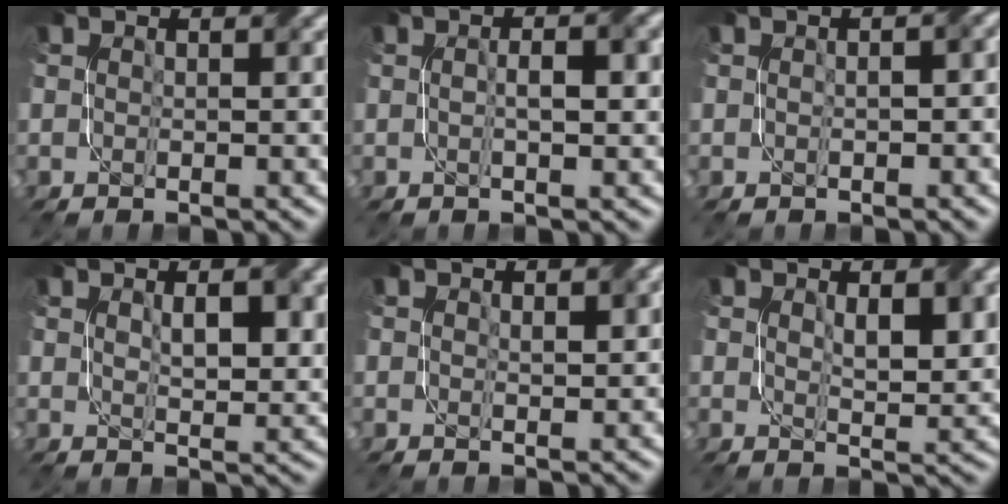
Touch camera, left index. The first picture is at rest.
{"total": 2.8, "force": [0.1, 0.8, 2.7], "torque": [-0.038, 0.001, -0.003]}
{"total": 1.8, "force": [0.0, 0.7, 1.6], "torque": [-0.026, 0.000, 0.002]}
{"total": 3.9, "force": [1.2, 1.4, 3.5], "torque": [-0.062, -0.002, 0.025]}
{"total": 1.1, "force": [0.5, 0.3, 1.0], "torque": [-0.015, 0.000, 0.011]}
{"total": 3.7, "force": [1.2, 1.3, 3.2], "torque": [-0.058, -0.005, 0.025]}